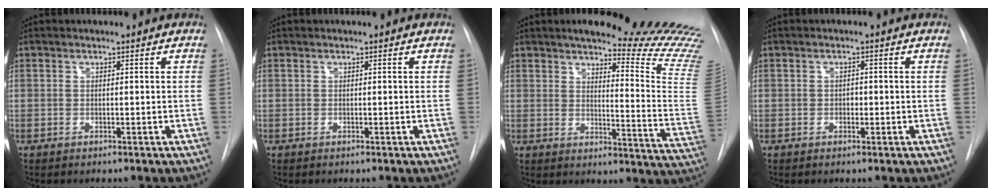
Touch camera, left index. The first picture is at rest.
{"total": 0.0}
{"total": 21.0, "force": [18.3, 0.1, 10.4], "torque": [-0.125, -0.132, 0.205]}
{"total": 1.5, "force": [-1.3, 0.6, 0.5], "torque": [-0.005, -0.003, -0.020]}